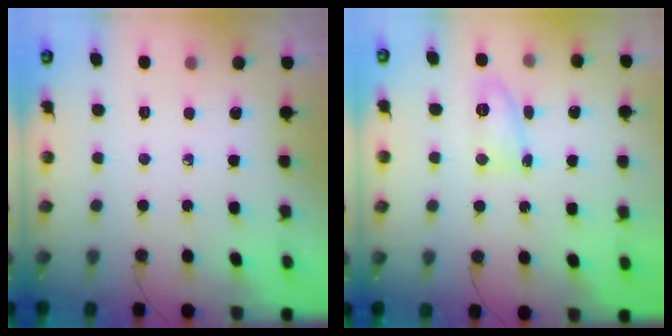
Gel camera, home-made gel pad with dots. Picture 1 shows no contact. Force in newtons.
{"total": 21.8, "press": 9.7, "slide": 19.6}